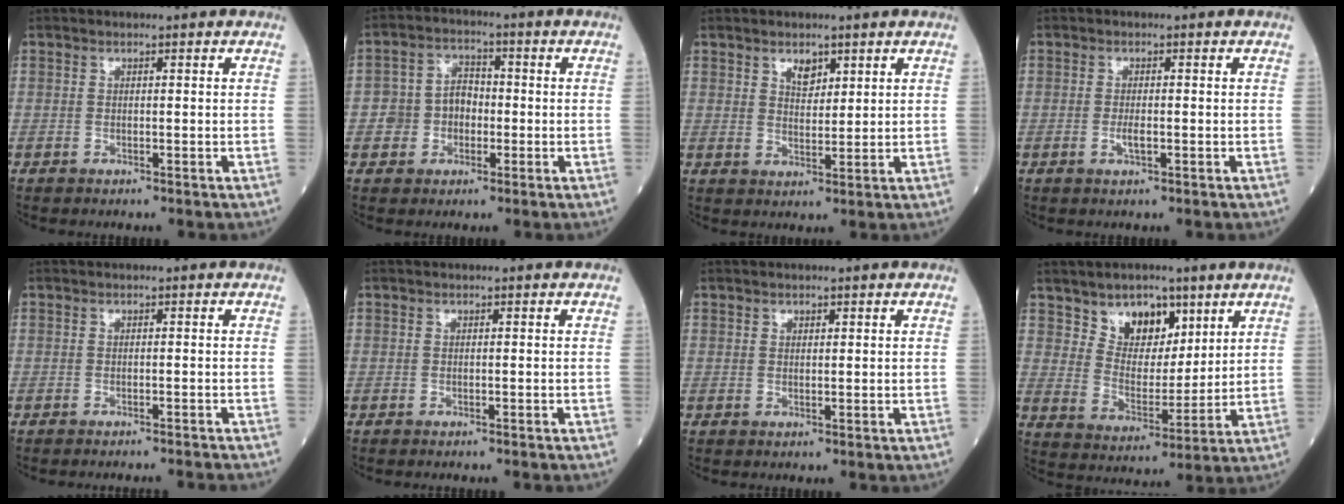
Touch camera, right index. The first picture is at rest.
{"total": 5.6, "force": [-1.2, 4.7, 2.8], "torque": [-0.059, 0.022, -0.023]}
{"total": 3.1, "force": [1.9, 1.6, 1.7], "torque": [-0.030, -0.001, 0.037]}
{"total": 1.7, "force": [-0.5, 0.4, 1.5], "torque": [-0.030, -0.001, -0.006]}
{"total": 5.6, "force": [-5.4, -0.6, 1.3], "torque": [-0.011, -0.015, -0.062]}
{"total": 2.0, "force": [-1.9, 0.0, 0.8], "torque": [-0.010, -0.001, -0.025]}
{"total": 0.7, "force": [0.4, 0.5, 0.3], "torque": [-0.003, -0.003, 0.004]}
{"total": 8.6, "force": [5.4, 5.1, 4.3], "torque": [-0.070, -0.001, 0.100]}